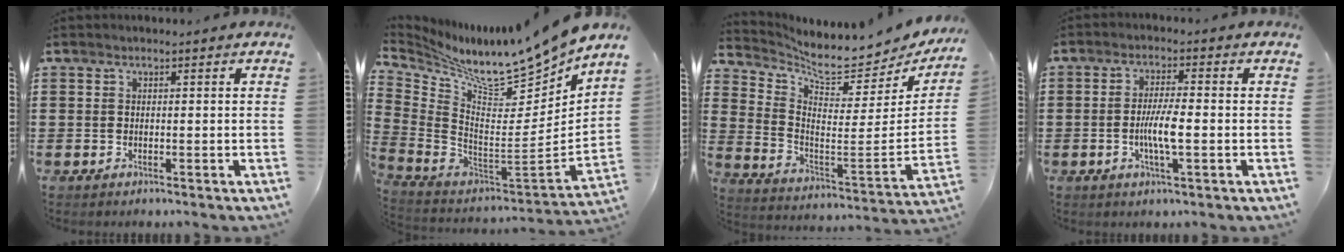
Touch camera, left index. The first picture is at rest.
{"total": 10.7, "force": [9.9, 0.7, 4.0], "torque": [-0.098, -0.094, 0.157]}
{"total": 6.6, "force": [6.0, 0.7, 2.6], "torque": [-0.068, -0.066, 0.094]}
{"total": 5.3, "force": [-1.0, 0.9, 5.1], "torque": [-0.101, -0.002, -0.023]}